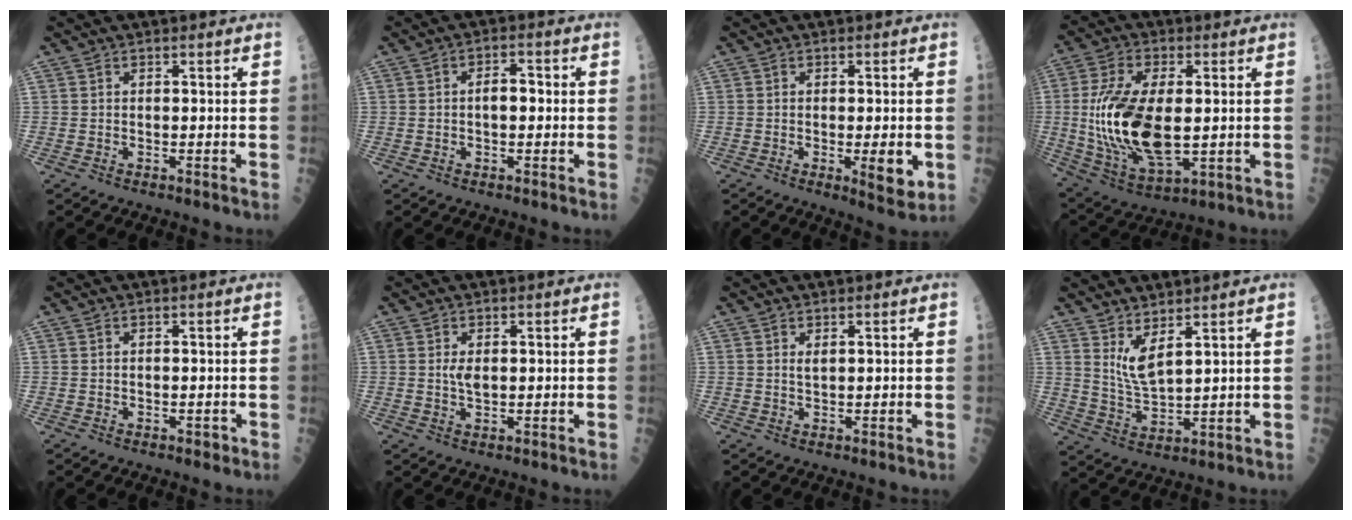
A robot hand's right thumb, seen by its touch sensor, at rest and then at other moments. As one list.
[{"total": 3.5, "force": [0.0, 1.8, 3.0], "torque": [-0.037, 0.012, -0.002]}, {"total": 5.3, "force": [-1.0, 1.5, 5.0], "torque": [-0.062, -0.010, -0.012]}, {"total": 19.8, "force": [-0.2, 9.2, 17.5], "torque": [-0.353, -0.017, 0.009]}, {"total": 0.9, "force": [-0.4, 0.6, 0.5], "torque": [0.002, 0.002, -0.006]}, {"total": 2.3, "force": [0.4, 1.1, 2.0], "torque": [-0.033, -0.003, 0.008]}, {"total": 0.9, "force": [0.5, 0.3, 0.7], "torque": [-0.011, -0.004, 0.010]}, {"total": 5.7, "force": [3.4, 1.2, 4.5], "torque": [-0.091, -0.042, 0.076]}]